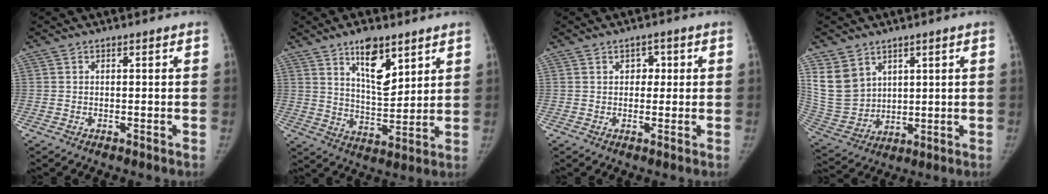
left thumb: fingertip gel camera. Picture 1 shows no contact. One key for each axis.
{"total": 10.8, "fx": 6.4, "fy": 4.6, "fz": 7.5, "tx": -0.101, "ty": -0.047, "tz": 0.114}
{"total": 2.7, "fx": 0.8, "fy": 2.2, "fz": 1.5, "tx": 0.001, "ty": 0.001, "tz": 0.007}
{"total": 11.4, "fx": 5.6, "fy": 8.7, "fz": 4.8, "tx": -0.072, "ty": -0.024, "tz": 0.133}